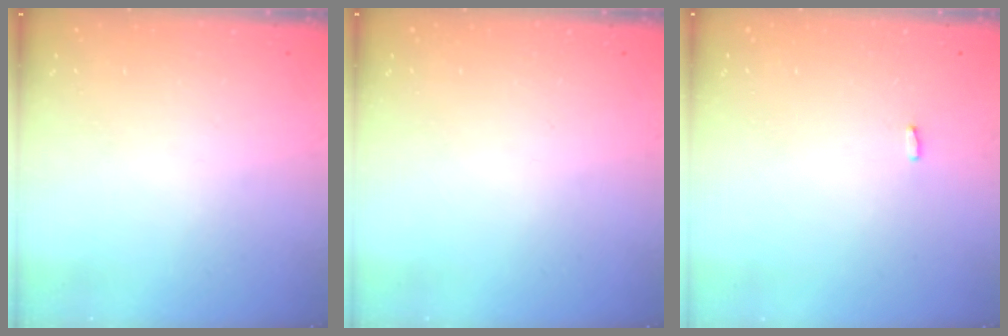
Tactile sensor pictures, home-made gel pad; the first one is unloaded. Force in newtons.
{"total": 0.0}
{"total": 2.6, "press": 2.6, "slide": 0.1}